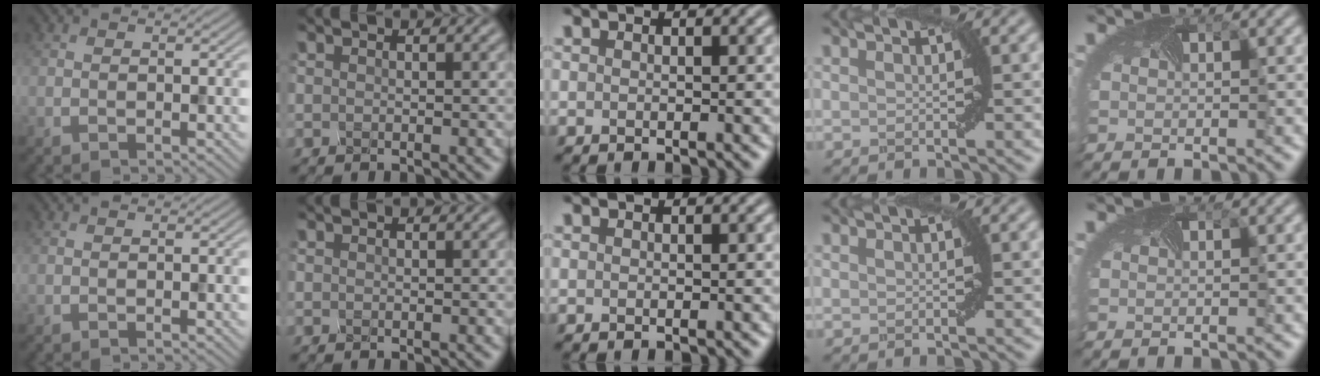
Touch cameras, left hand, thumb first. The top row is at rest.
{}